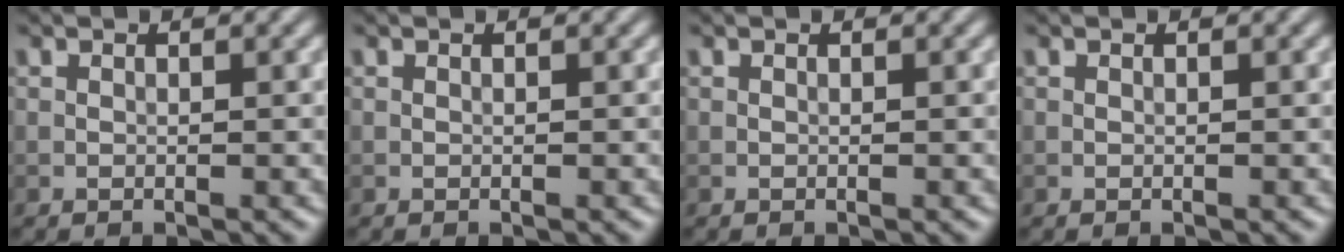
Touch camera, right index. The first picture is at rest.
{"total": 0.0}
{"total": 0.0}
{"total": 0.0}